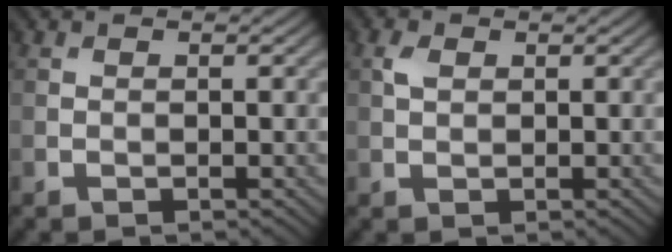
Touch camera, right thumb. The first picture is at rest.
{"total": 1.6, "force": [0.6, 1.0, 1.0], "torque": [-0.024, 0.003, 0.010]}